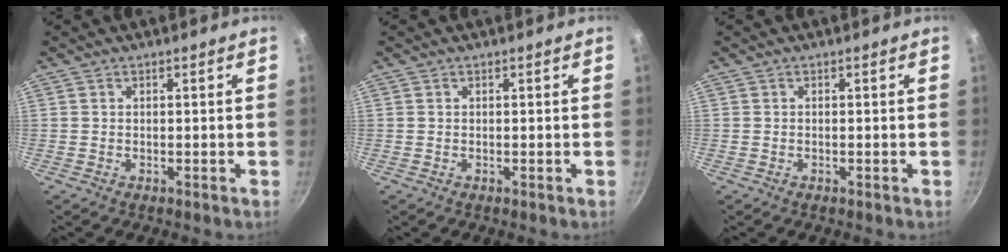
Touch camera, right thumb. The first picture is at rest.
{"total": 0.0}
{"total": 0.0}